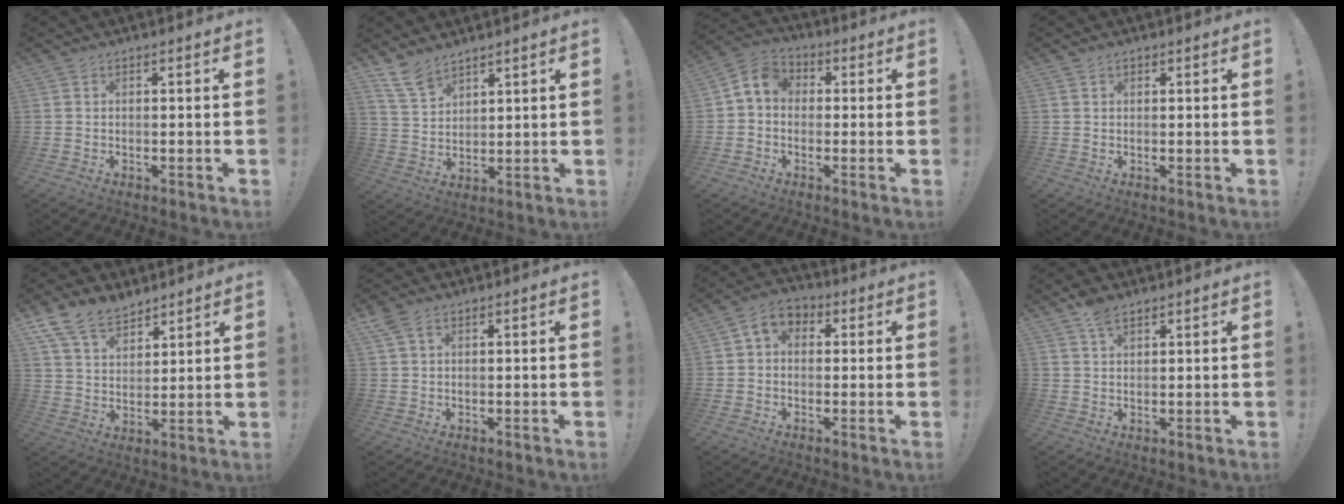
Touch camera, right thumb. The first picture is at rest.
{"total": 8.4, "force": [6.9, 3.7, 3.0], "torque": [-0.060, -0.046, 0.135]}
{"total": 6.5, "force": [-0.1, 5.2, 3.9], "torque": [-0.074, 0.017, 0.000]}
{"total": 0.8, "force": [0.6, 0.5, 0.1], "torque": [0.004, -0.001, 0.010]}
{"total": 11.7, "force": [9.0, 6.0, 4.4], "torque": [-0.088, -0.050, 0.176]}
{"total": 3.5, "force": [2.0, 1.9, 2.2], "torque": [-0.047, 0.000, 0.039]}
{"total": 6.0, "force": [0.8, 4.7, 3.6], "torque": [-0.056, 0.007, 0.021]}
{"total": 4.3, "force": [2.9, 2.1, 2.4], "torque": [-0.037, -0.014, 0.053]}